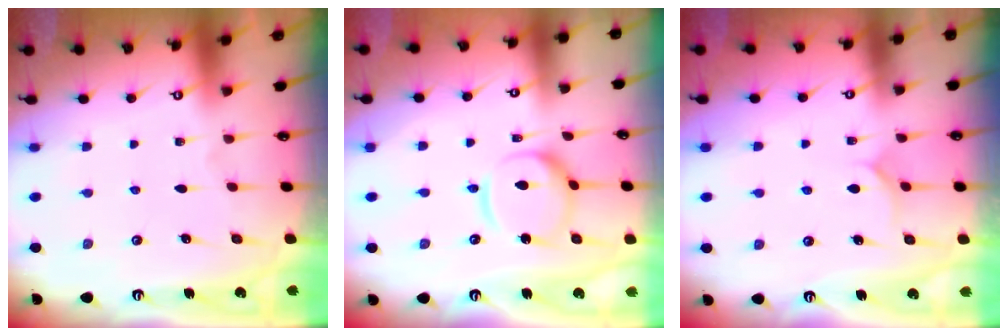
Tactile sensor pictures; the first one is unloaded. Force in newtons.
{"total": 11.3, "press": 11.3, "slide": 1.0}
{"total": 5.1, "press": 5.1, "slide": 0.4}